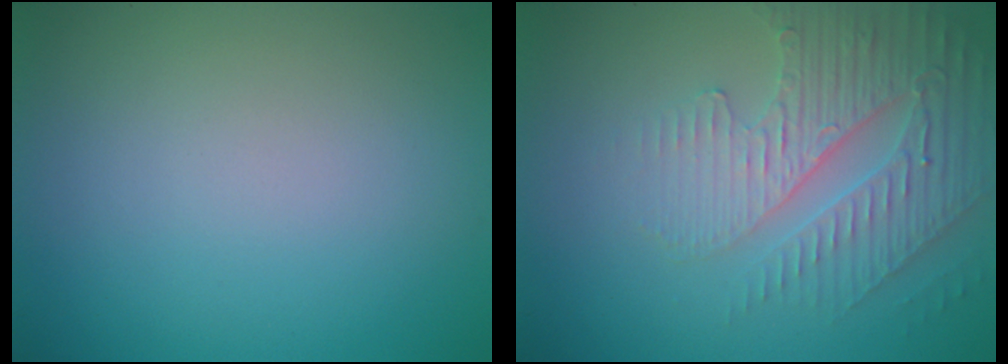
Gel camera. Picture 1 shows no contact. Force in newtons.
{"total": 4.1, "press": 3.9, "slide": 1.3}